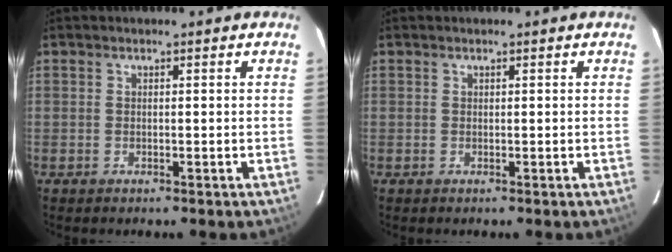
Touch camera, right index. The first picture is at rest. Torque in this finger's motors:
{"motor_torque": [-0.09, 0.19, -0.02, 0.01]}